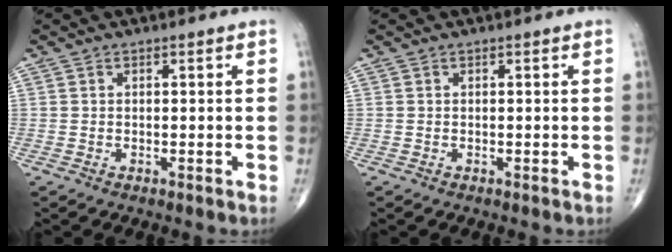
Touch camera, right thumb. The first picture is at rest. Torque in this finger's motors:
{"motor_torque": [0.00, 0.00, 0.06, 0.13, 0.00]}